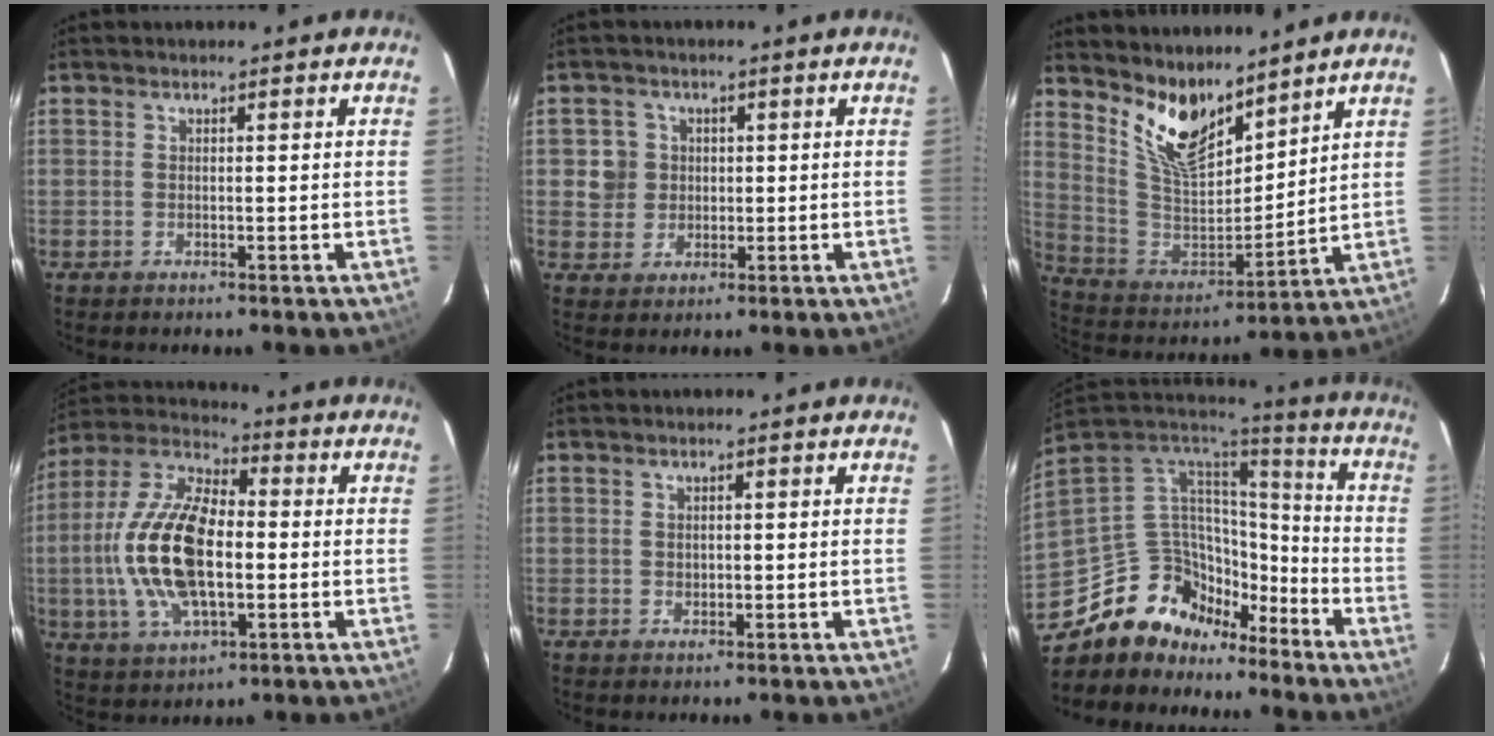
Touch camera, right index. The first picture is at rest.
{"total": 4.5, "force": [0.6, 4.5, 0.5], "torque": [0.001, 0.014, 0.013]}
{"total": 13.1, "force": [10.1, 4.8, 6.8], "torque": [-0.138, -0.016, 0.204]}
{"total": 18.8, "force": [-1.7, 9.0, 16.4], "torque": [-0.340, 0.007, -0.033]}
{"total": 0.8, "force": [0.1, 0.8, 0.3], "torque": [-0.002, 0.001, 0.004]}
{"total": 17.2, "force": [-11.9, 10.7, 6.5], "torque": [-0.143, 0.030, -0.195]}